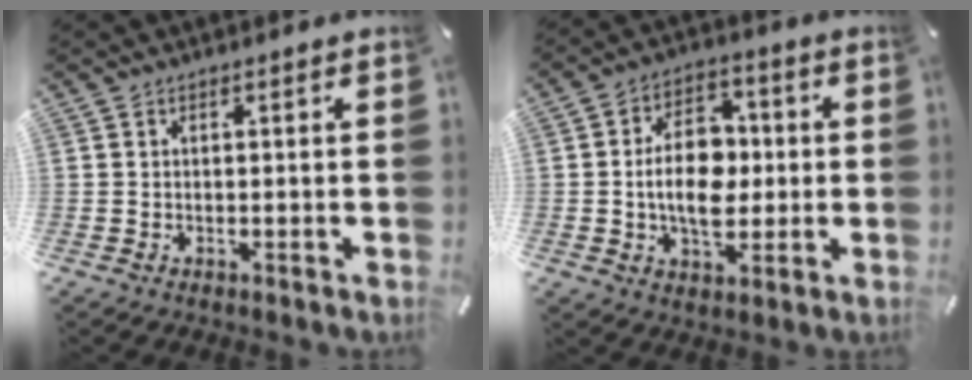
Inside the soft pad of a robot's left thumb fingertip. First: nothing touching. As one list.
[{"total": 13.2, "force": [-0.6, 9.0, 9.6], "torque": [-0.182, 0.010, -0.012]}]